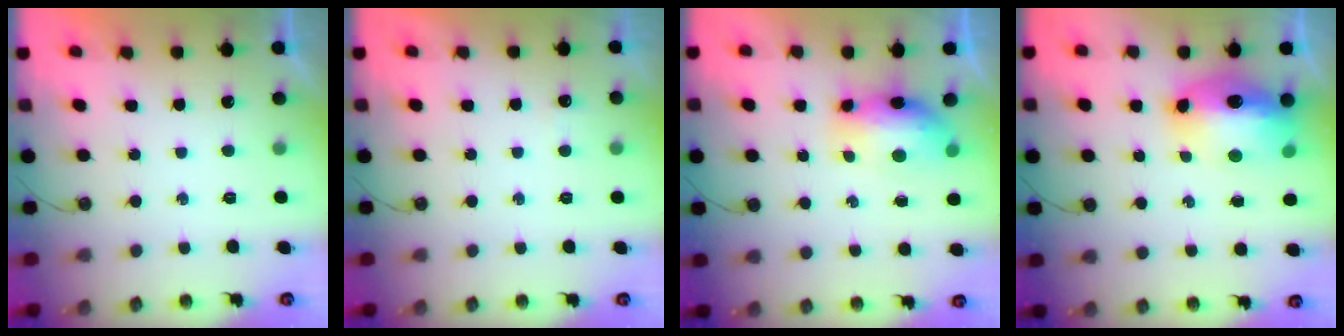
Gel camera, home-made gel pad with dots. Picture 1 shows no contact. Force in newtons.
{"total": 2.9, "press": 2.8, "slide": 0.7}
{"total": 8.6, "press": 8.5, "slide": 1.0}
{"total": 15.8, "press": 15.7, "slide": 1.6}